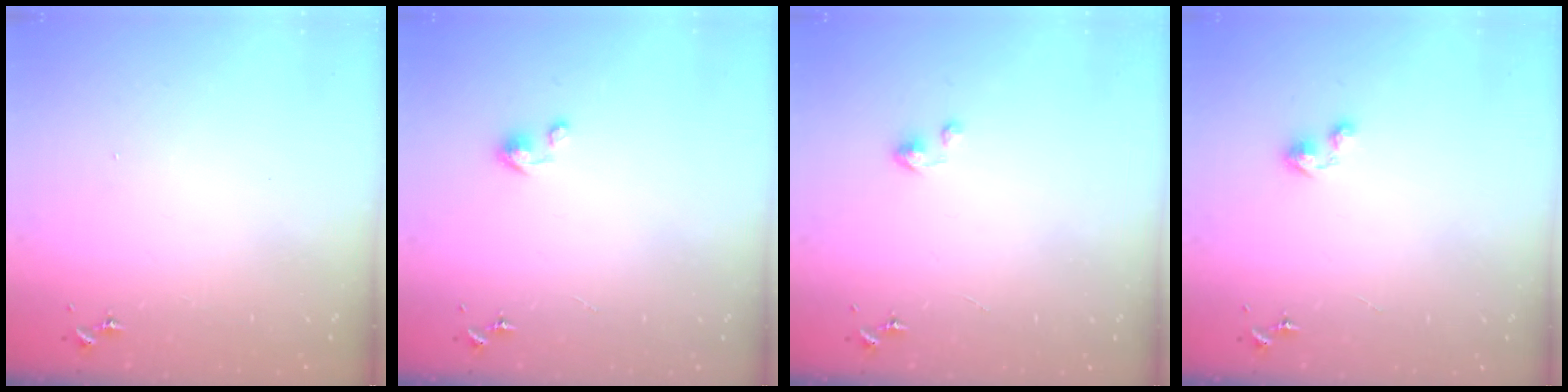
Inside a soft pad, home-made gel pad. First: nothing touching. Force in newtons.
{"total": 3.0, "press": 3.0, "slide": 0.2}
{"total": 3.4, "press": 3.4, "slide": 0.2}
{"total": 3.8, "press": 3.7, "slide": 0.3}